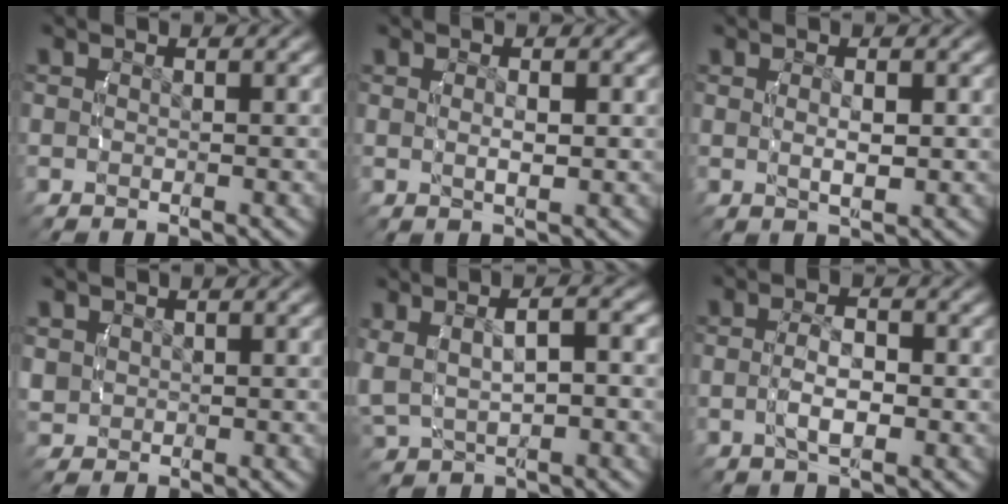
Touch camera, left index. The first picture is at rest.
{"total": 1.3, "force": [0.4, 0.1, 1.2], "torque": [-0.017, -0.003, 0.010]}
{"total": 1.9, "force": [0.5, 0.4, 1.7], "torque": [-0.025, -0.004, 0.012]}
{"total": 1.9, "force": [0.3, 1.8, 0.4], "torque": [-0.019, -0.009, 0.014]}
{"total": 5.9, "force": [1.1, 4.2, 4.0], "torque": [-0.070, 0.013, 0.022]}
{"total": 2.6, "force": [-0.6, 0.9, 2.4], "torque": [-0.044, 0.003, -0.011]}